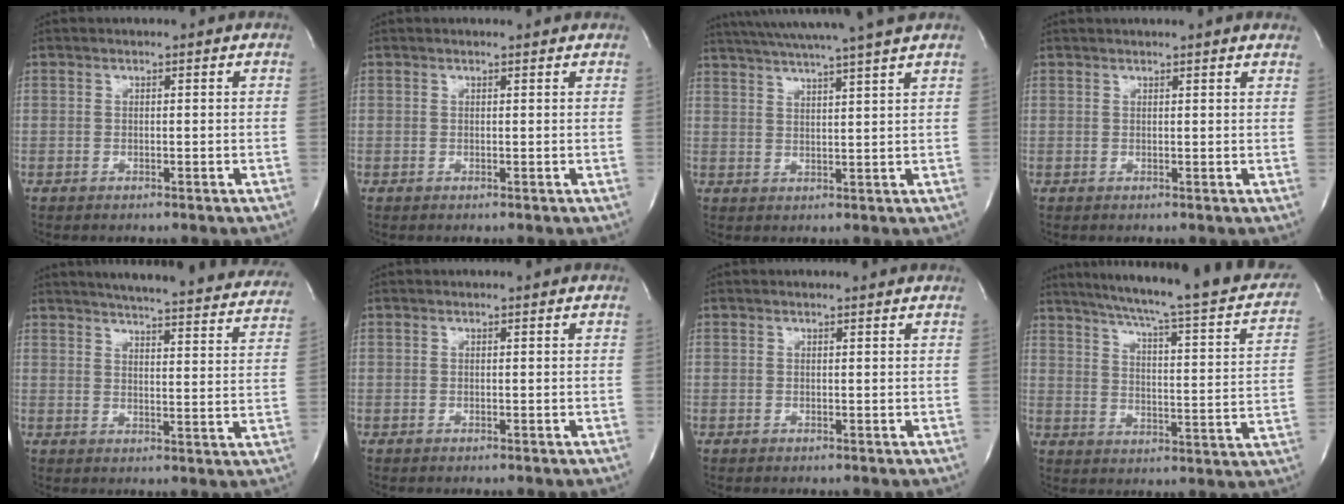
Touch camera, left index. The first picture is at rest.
{"total": 1.5, "force": [1.5, 0.1, 0.3], "torque": [-0.012, 0.005, 0.014]}
{"total": 15.1, "force": [13.1, -1.6, 7.3], "torque": [-0.129, -0.003, 0.183]}
{"total": 6.1, "force": [5.6, 0.0, 2.5], "torque": [-0.036, 0.025, 0.056]}
{"total": 27.5, "force": [25.3, 3.5, 10.1], "torque": [-0.154, -0.048, 0.294]}
{"total": 0.0}
{"total": 1.2, "force": [1.2, 0.0, 0.2], "torque": [-0.012, 0.004, 0.012]}
{"total": 26.7, "force": [22.2, 3.1, 14.5], "torque": [-0.214, -0.027, 0.271]}